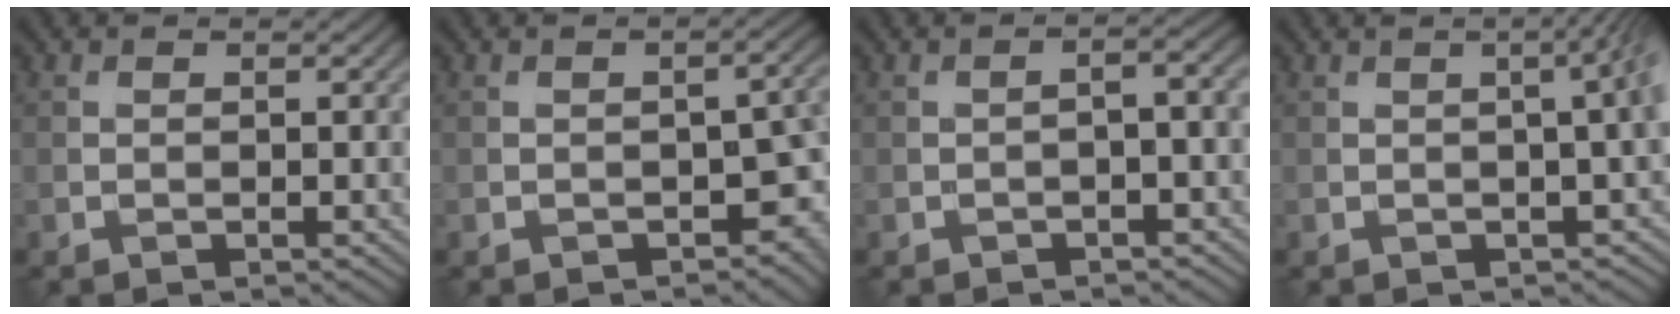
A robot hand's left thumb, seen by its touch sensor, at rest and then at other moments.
{"total": 4.0, "force": [-2.0, 1.7, 3.0], "torque": [-0.033, -0.006, -0.018]}
{"total": 2.1, "force": [-0.9, 0.6, 1.9], "torque": [-0.019, 0.005, -0.019]}
{"total": 5.7, "force": [0.2, 1.9, 5.4], "torque": [-0.031, 0.018, -0.001]}